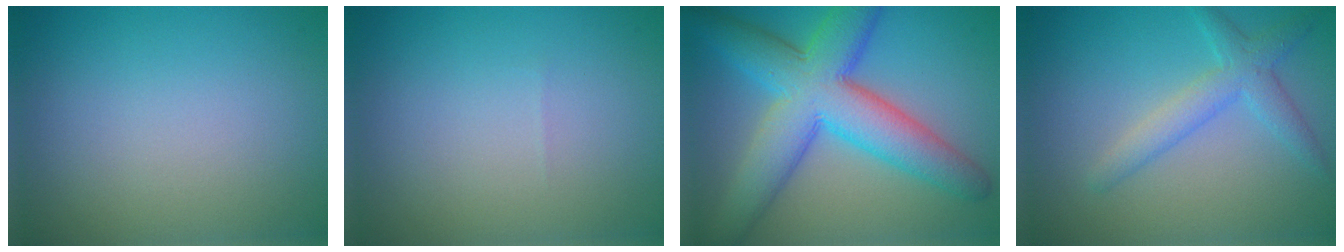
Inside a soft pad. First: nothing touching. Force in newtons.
{"total": 0.0}
{"total": 10.0, "press": 10.0, "slide": 0.3}
{"total": 2.9, "press": 2.9, "slide": 0.1}